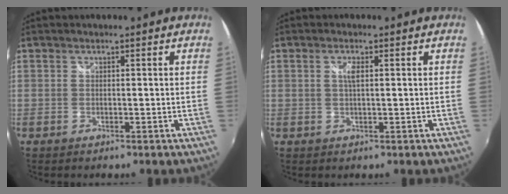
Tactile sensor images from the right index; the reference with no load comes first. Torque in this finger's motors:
{"motor_torque": [0.28, -0.07, 0.08, 0.05]}